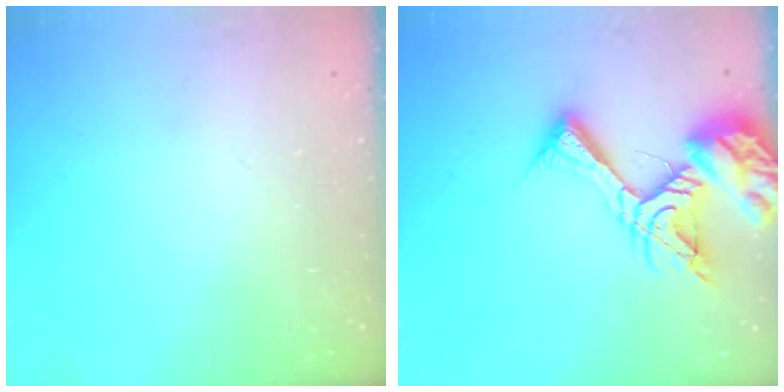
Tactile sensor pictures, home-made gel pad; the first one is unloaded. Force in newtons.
{"total": 15.2, "press": 15.2, "slide": 1.0}